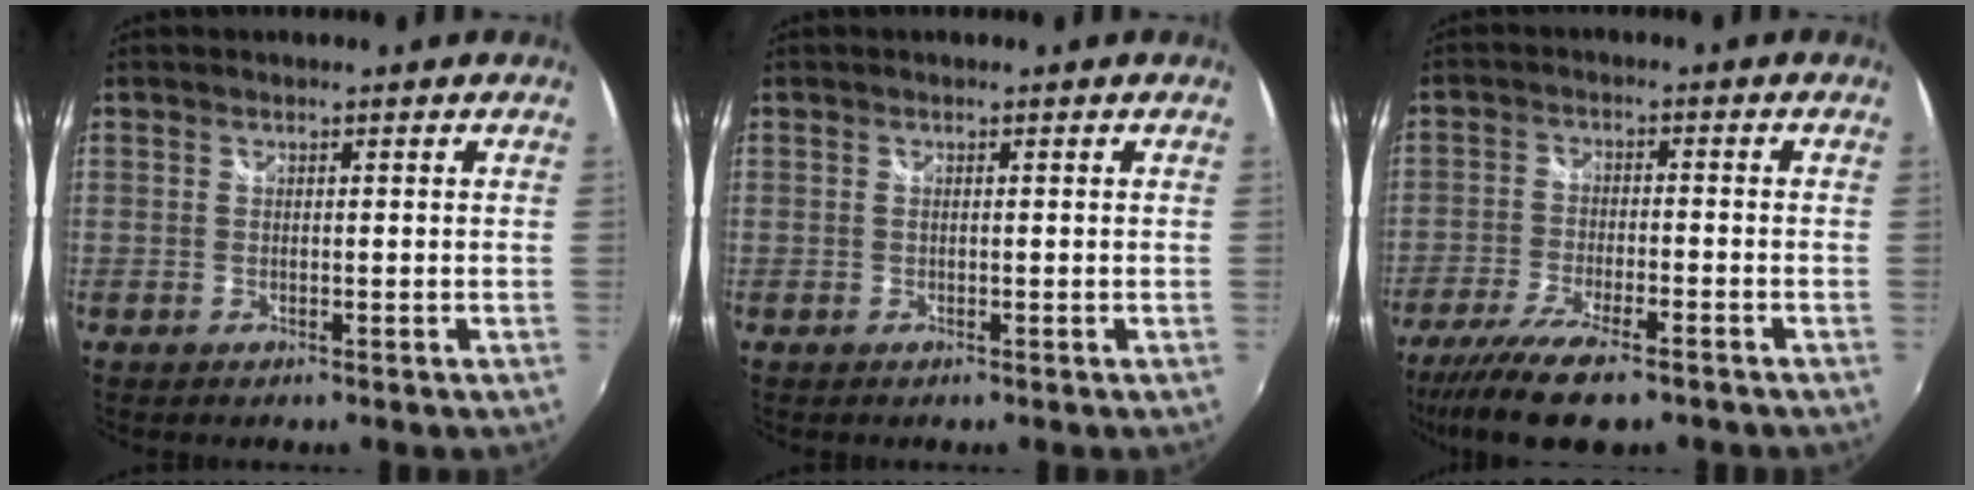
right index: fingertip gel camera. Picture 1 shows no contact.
{"total": 0.0}
{"total": 12.3, "force": [-9.3, 2.9, 7.6], "torque": [-0.176, -0.040, -0.166]}